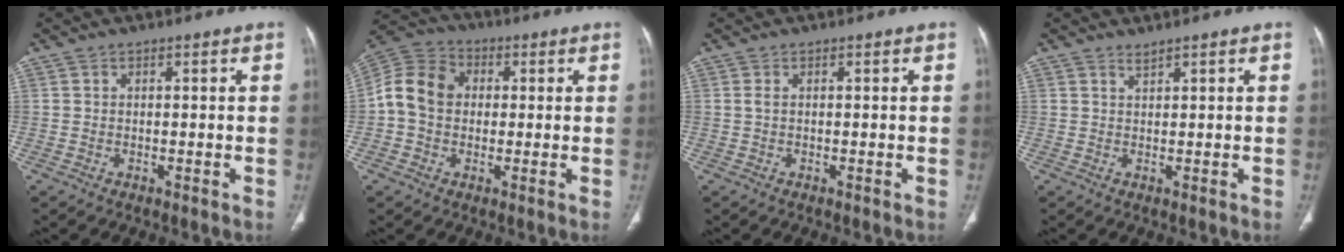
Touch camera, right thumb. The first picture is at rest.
{"total": 10.3, "force": [0.2, 8.3, 6.0], "torque": [-0.103, 0.030, -0.007]}
{"total": 0.9, "force": [0.1, 0.1, 0.9], "torque": [-0.029, -0.002, 0.002]}
{"total": 0.7, "force": [0.7, -0.1, 0.2], "torque": [-0.001, -0.007, 0.013]}